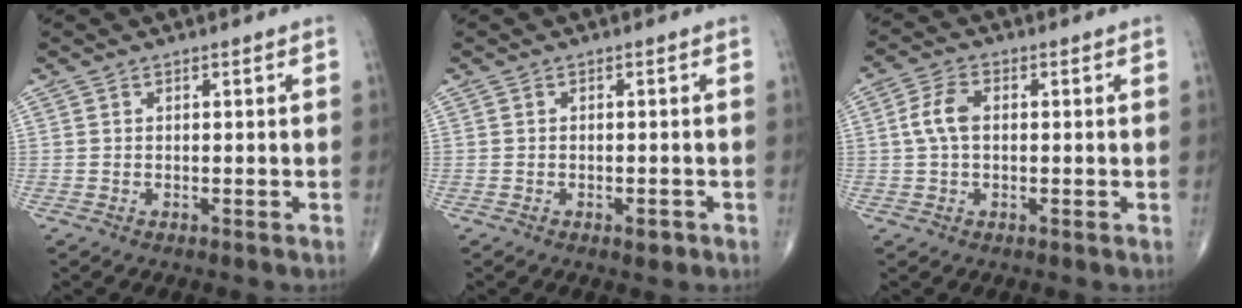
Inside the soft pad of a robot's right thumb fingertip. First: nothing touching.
{"total": 1.5, "force": [-0.9, 0.6, 1.1], "torque": [-0.013, 0.000, -0.013]}
{"total": 5.0, "force": [0.4, 2.9, 4.1], "torque": [-0.093, 0.014, 0.003]}